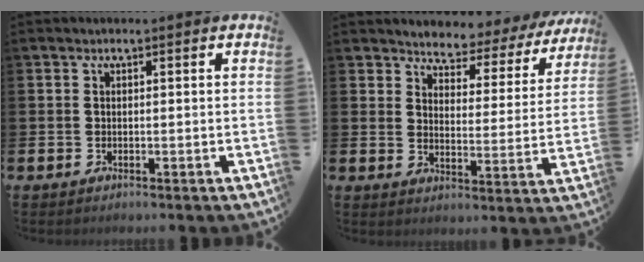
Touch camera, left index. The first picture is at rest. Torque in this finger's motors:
{"motor_torque": [1.08, -1.06, 0.26, 0.03]}